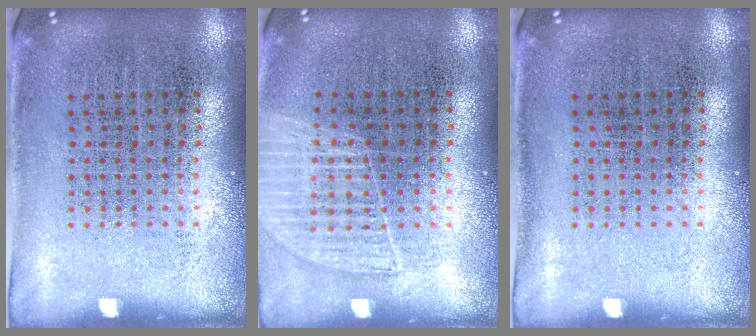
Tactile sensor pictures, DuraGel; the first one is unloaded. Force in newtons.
{"total": 1.2, "press": 1.2, "slide": 0.2}
{"total": 0.0}